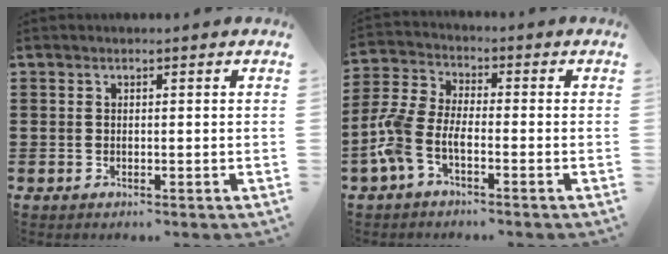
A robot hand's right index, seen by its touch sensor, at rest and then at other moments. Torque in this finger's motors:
{"motor_torque": [1.25, -0.89, 0.43, 0.21]}